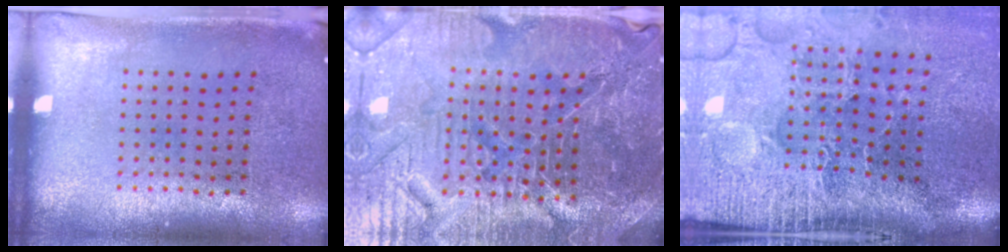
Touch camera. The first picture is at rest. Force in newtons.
{"total": 5.7, "press": 5.3, "slide": 1.9}
{"total": 5.0, "press": 4.0, "slide": 2.9}